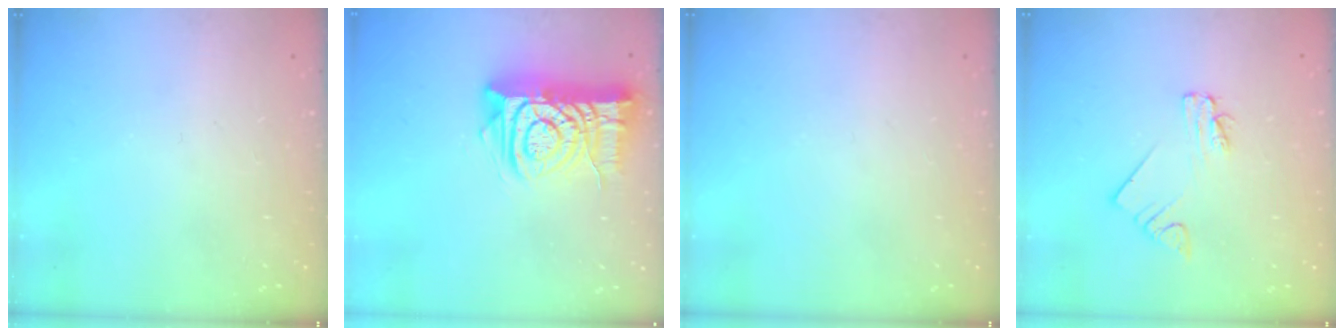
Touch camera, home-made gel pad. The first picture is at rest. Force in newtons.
{"total": 13.2, "press": 13.2, "slide": 1.5}
{"total": 0.0}
{"total": 2.0, "press": 2.0, "slide": 0.1}